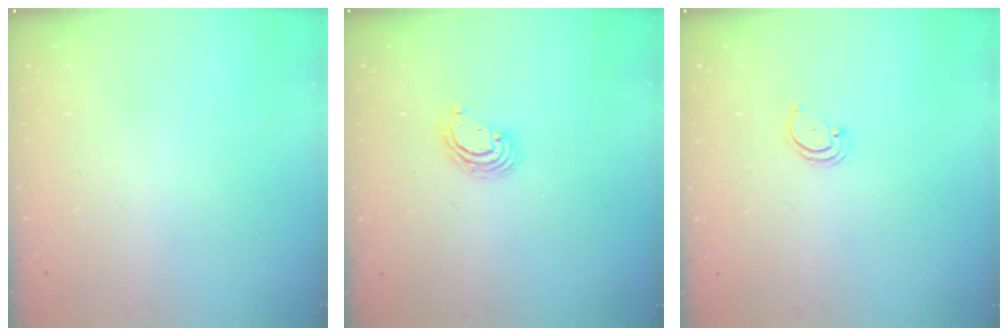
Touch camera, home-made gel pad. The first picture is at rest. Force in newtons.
{"total": 4.2, "press": 4.2, "slide": 0.2}
{"total": 2.2, "press": 2.2, "slide": 0.2}